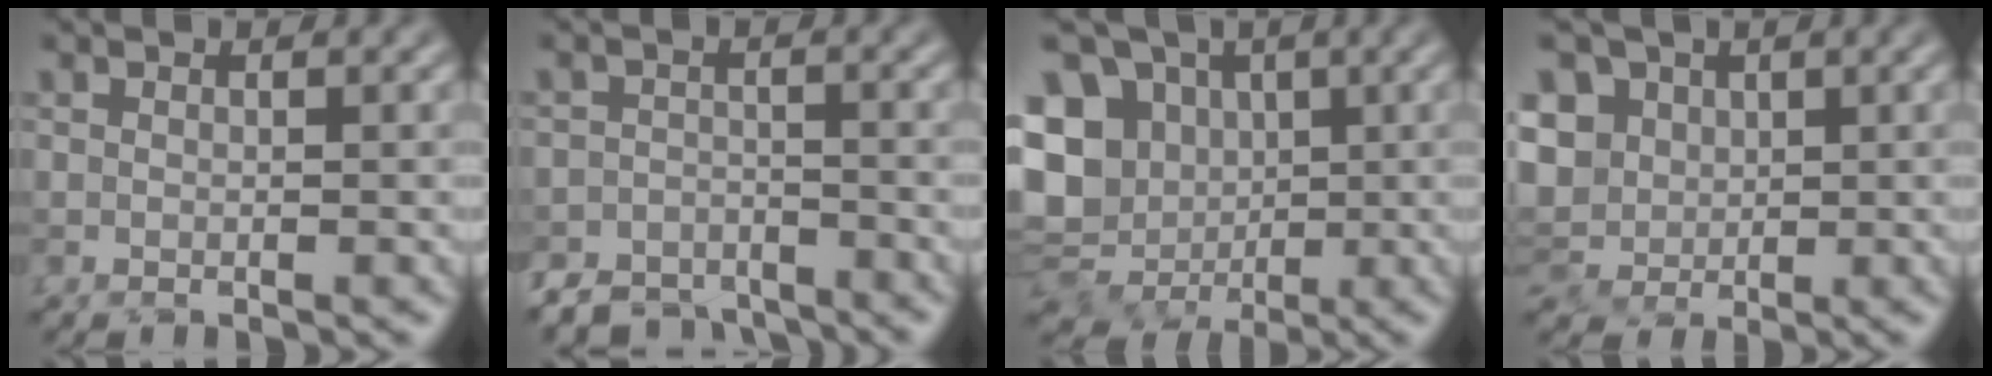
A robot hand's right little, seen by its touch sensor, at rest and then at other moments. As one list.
[{"total": 4.0, "force": [-3.8, 1.4, -0.1], "torque": [0.014, -0.001, -0.072]}, {"total": 12.5, "force": [0.4, 10.9, 6.1], "torque": [-0.118, -0.005, -0.010]}, {"total": 9.1, "force": [3.9, 7.4, 3.7], "torque": [-0.079, 0.028, 0.049]}]